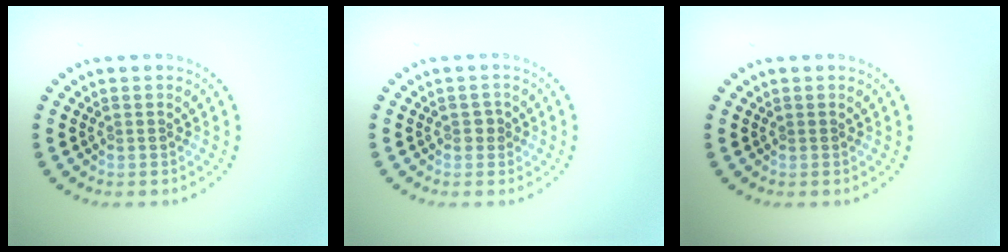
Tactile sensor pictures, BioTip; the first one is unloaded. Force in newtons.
{"total": 0.8, "press": 0.8, "slide": 0.2}
{"total": 0.0}